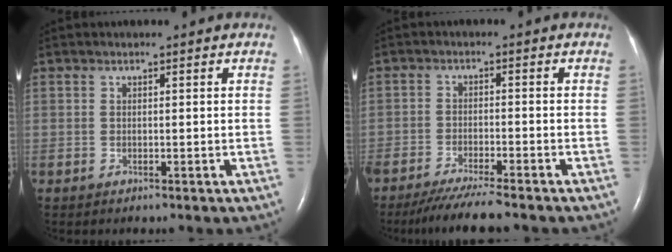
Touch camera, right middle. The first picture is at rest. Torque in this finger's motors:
{"motor_torque": [0.94, -0.89, 0.23, 0.14]}